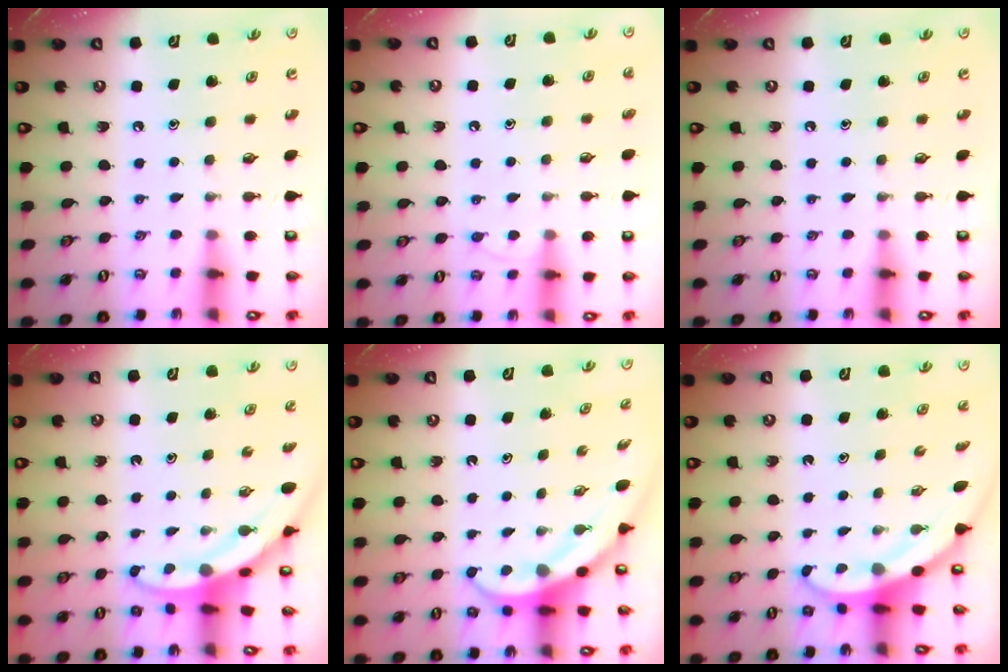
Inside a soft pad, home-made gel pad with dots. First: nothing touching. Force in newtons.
{"total": 5.8, "press": 5.8, "slide": 0.6}
{"total": 0.0}
{"total": 3.3, "press": 3.3, "slide": 0.2}
{"total": 4.0, "press": 4.0, "slide": 0.4}
{"total": 3.0, "press": 3.0, "slide": 0.2}